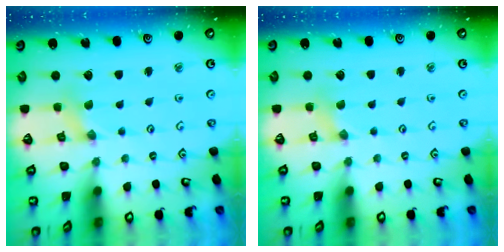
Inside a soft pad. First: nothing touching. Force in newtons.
{"total": 0.0}